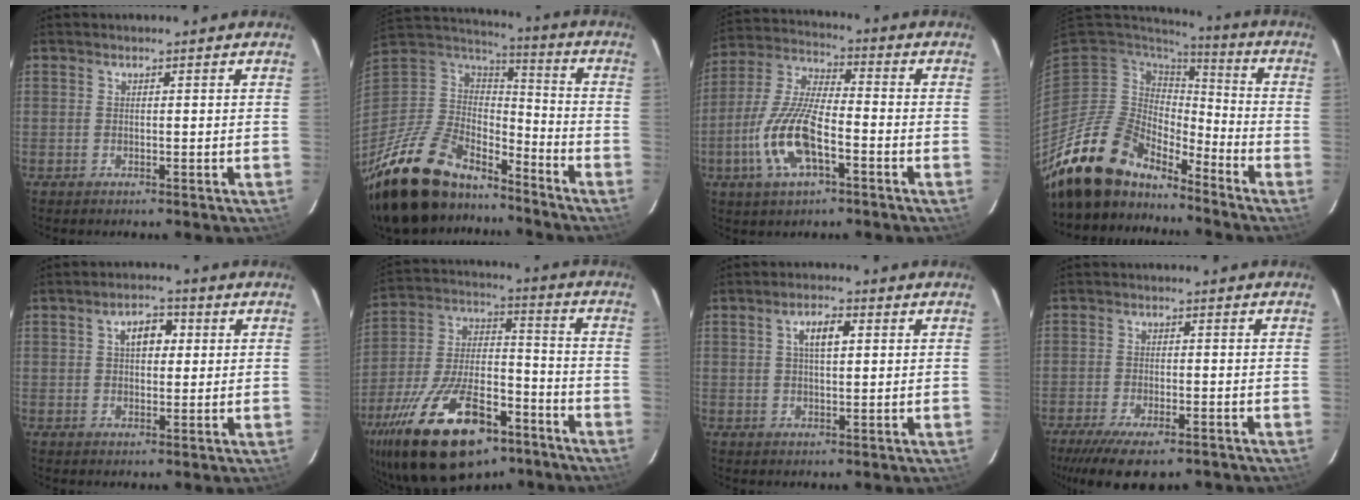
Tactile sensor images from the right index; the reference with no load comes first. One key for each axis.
{"total": 27.3, "fx": -19.6, "fy": 12.3, "fz": 14.4, "tx": -0.308, "ty": -0.012, "tz": -0.328}
{"total": 14.1, "fx": -5.2, "fy": 5.0, "fz": 12.1, "tx": -0.261, "ty": -0.004, "tz": -0.102}
{"total": 16.5, "fx": -14.3, "fy": 6.2, "fz": 5.6, "tx": -0.122, "ty": -0.004, "tz": -0.263}
{"total": 5.0, "fx": 1.4, "fy": 3.1, "fz": 3.7, "tx": -0.058, "ty": 0.018, "tz": 0.023}
{"total": 27.6, "fx": -16.4, "fy": 12.7, "fz": 18.1, "tx": -0.358, "ty": -0.011, "tz": -0.258}
{"total": 4.4, "fx": 1.3, "fy": 1.7, "fz": 3.9, "tx": -0.069, "ty": 0.011, "tz": 0.025}
{"total": 11.9, "fx": -8.7, "fy": 3.9, "fz": 7.1, "tx": -0.161, "ty": -0.040, "tz": -0.141}